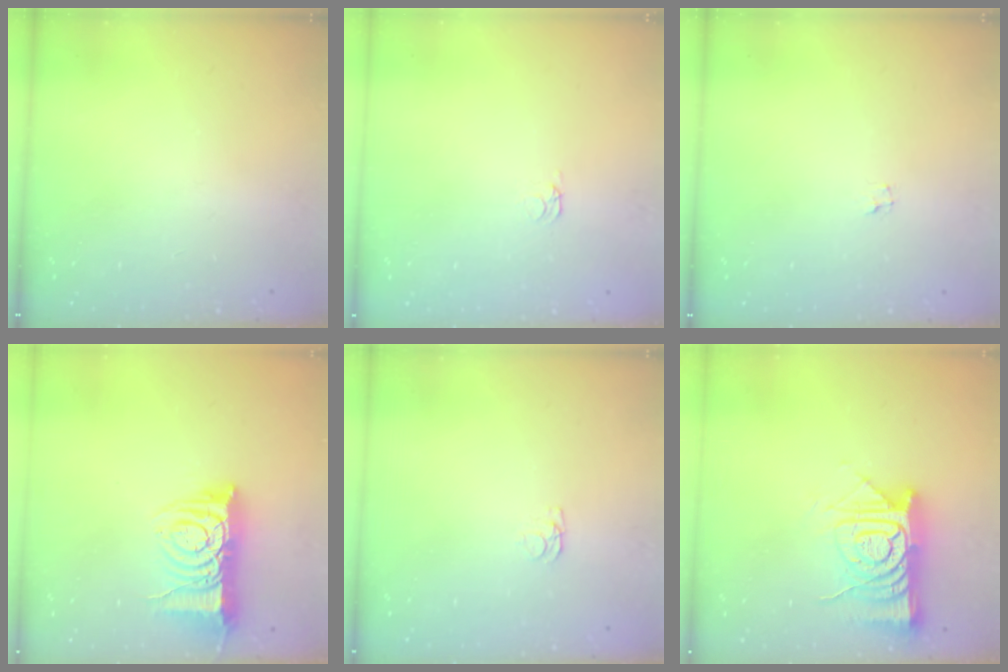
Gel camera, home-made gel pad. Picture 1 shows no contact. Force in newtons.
{"total": 1.6, "press": 1.6, "slide": 0.4}
{"total": 1.2, "press": 1.2, "slide": 0.1}
{"total": 11.7, "press": 11.6, "slide": 1.0}
{"total": 1.2, "press": 1.1, "slide": 0.3}
{"total": 15.8, "press": 15.7, "slide": 1.4}